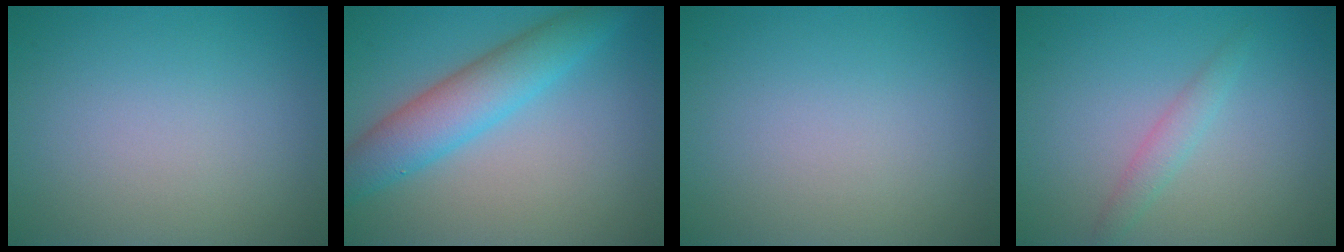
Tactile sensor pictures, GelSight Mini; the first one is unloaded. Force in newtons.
{"total": 5.6, "press": 5.6, "slide": 0.2}
{"total": 0.0}
{"total": 1.5, "press": 1.5, "slide": 0.0}